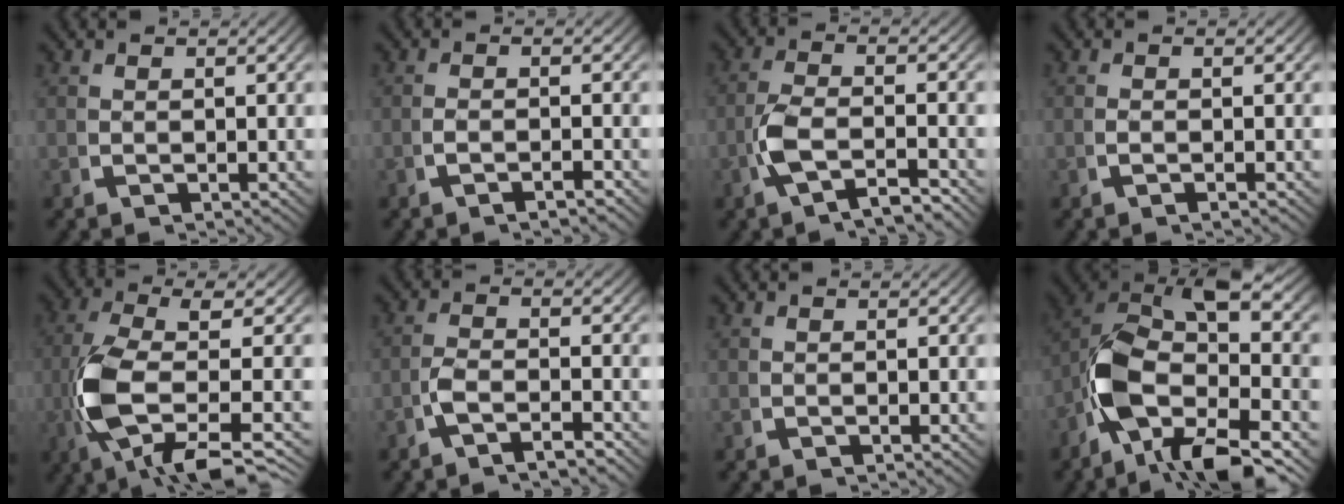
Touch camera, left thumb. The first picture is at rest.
{"total": 1.3, "force": [-0.9, -0.1, 1.0], "torque": [-0.026, 0.004, -0.017]}
{"total": 4.3, "force": [-1.4, 1.9, 3.6], "torque": [-0.092, -0.002, -0.026]}
{"total": 0.7, "force": [-0.4, -0.1, 0.6], "torque": [-0.018, 0.002, -0.006]}
{"total": 10.4, "force": [-1.6, 4.7, 9.1], "torque": [-0.223, -0.030, -0.003]}
{"total": 2.4, "force": [-1.3, 0.6, 1.9], "torque": [-0.044, 0.003, -0.030]}
{"total": 0.0}
{"total": 15.3, "force": [-1.4, 9.0, 12.3], "torque": [-0.254, -0.043, -0.005]}